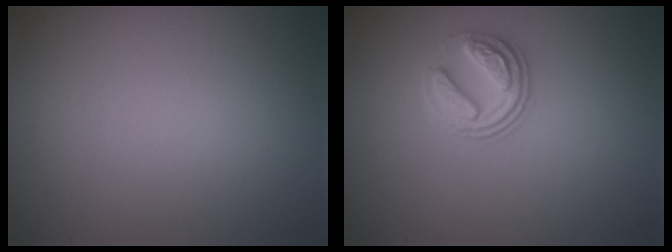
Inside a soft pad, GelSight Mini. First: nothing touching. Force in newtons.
{"total": 2.7, "press": 2.5, "slide": 1.0}